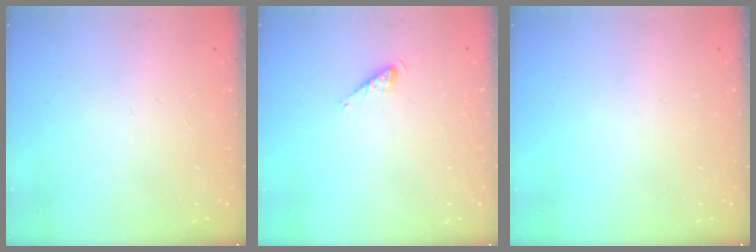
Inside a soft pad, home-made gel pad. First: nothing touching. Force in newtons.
{"total": 3.0, "press": 3.0, "slide": 0.4}
{"total": 0.0}